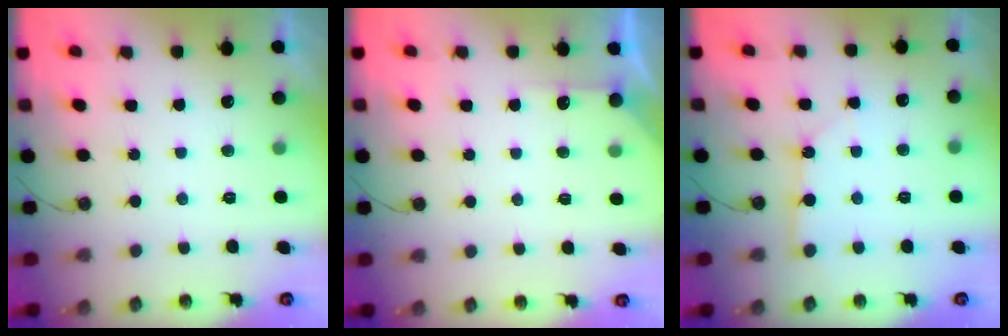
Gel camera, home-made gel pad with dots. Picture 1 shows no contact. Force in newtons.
{"total": 4.1, "press": 4.1, "slide": 0.6}
{"total": 2.9, "press": 2.9, "slide": 0.3}